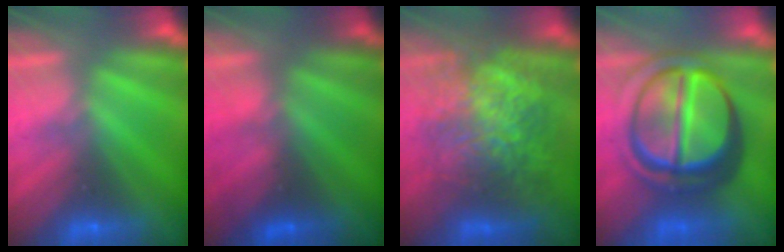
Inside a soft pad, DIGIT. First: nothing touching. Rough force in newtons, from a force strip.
{"total": 2.9}
{"total": 7.6}
{"total": 7.2}